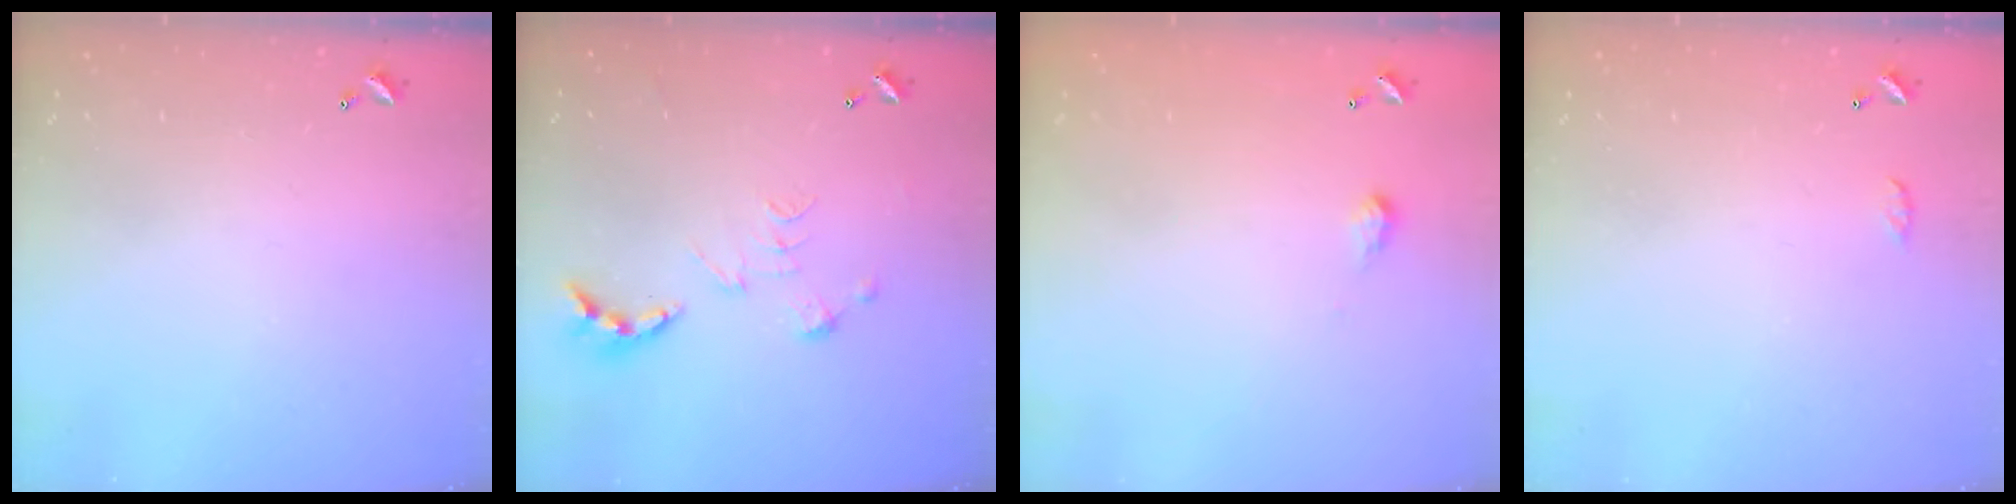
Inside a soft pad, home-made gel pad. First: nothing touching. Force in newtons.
{"total": 0.8, "press": 0.8, "slide": 0.3}
{"total": 2.0, "press": 2.0, "slide": 0.3}
{"total": 3.0, "press": 3.0, "slide": 0.5}